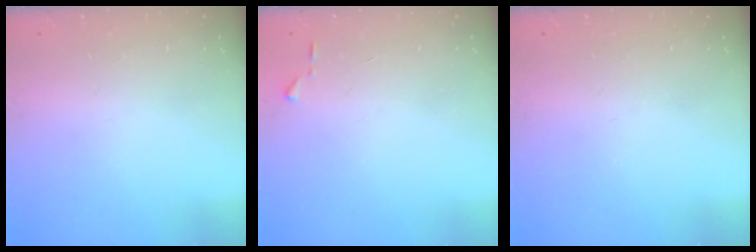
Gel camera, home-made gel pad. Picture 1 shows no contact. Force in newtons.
{"total": 3.6, "press": 3.6, "slide": 0.5}
{"total": 0.0}